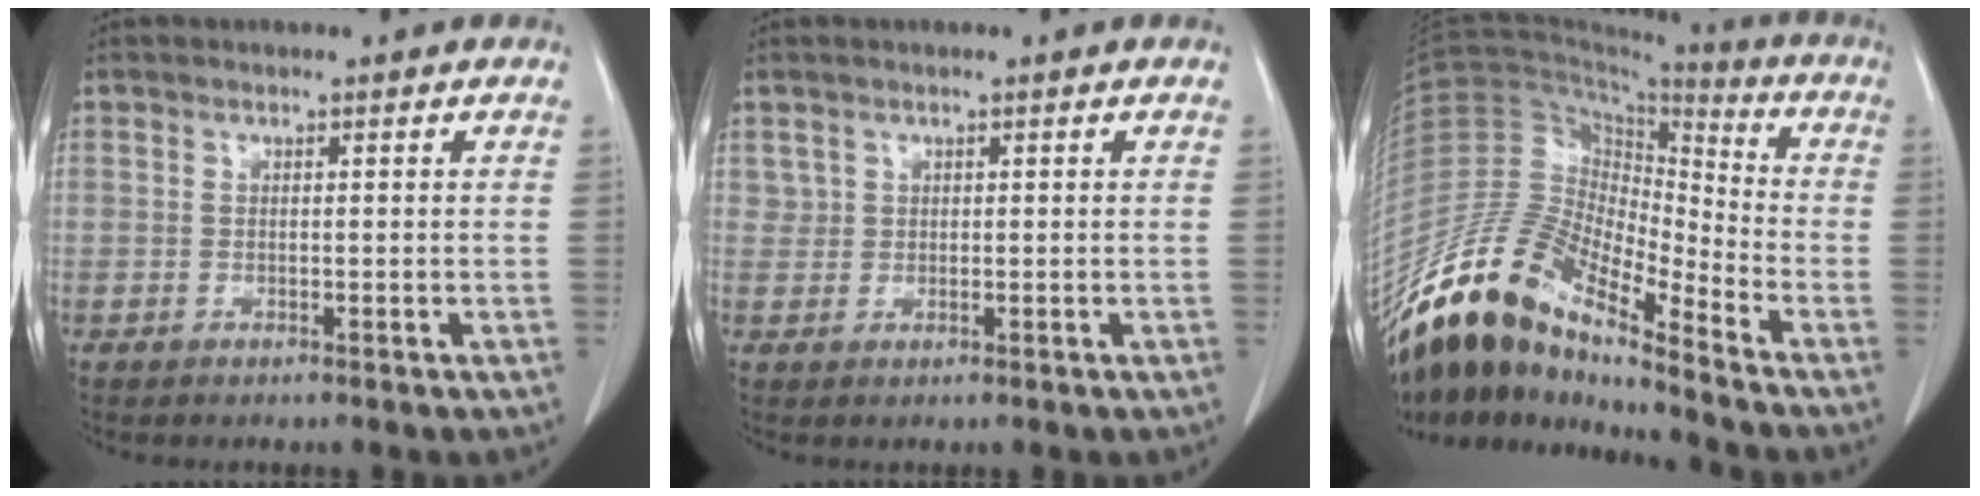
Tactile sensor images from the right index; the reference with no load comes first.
{"total": 1.5, "force": [0.9, 1.2, 0.0], "torque": [0.015, 0.002, 0.010]}
{"total": 15.8, "force": [-12.9, 3.8, 8.2], "torque": [-0.158, 0.038, -0.242]}